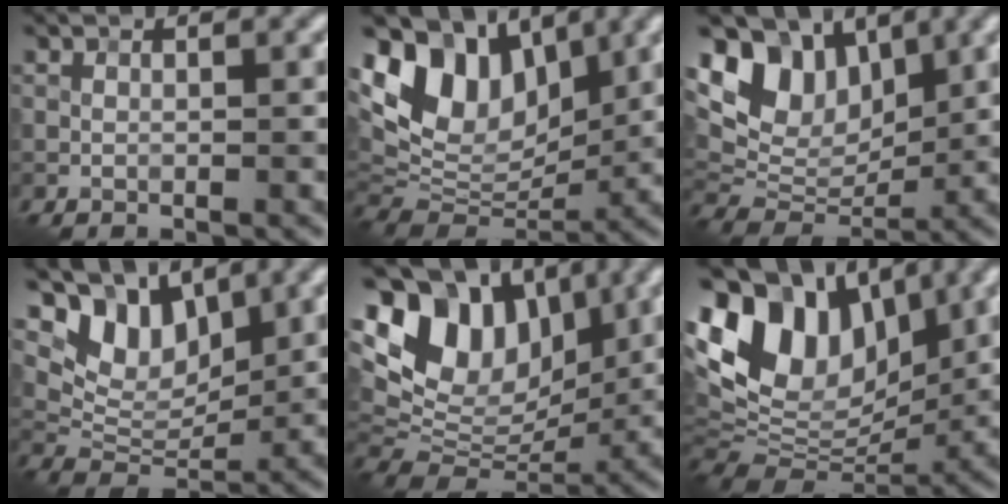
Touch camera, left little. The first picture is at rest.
{"total": 10.4, "force": [4.5, 7.0, 6.3], "torque": [-0.121, 0.002, 0.080]}
{"total": 8.2, "force": [3.8, 5.6, 4.6], "torque": [-0.082, -0.004, 0.065]}
{"total": 7.0, "force": [4.2, 4.1, 3.8], "torque": [-0.066, -0.008, 0.073]}
{"total": 11.6, "force": [4.6, 8.0, 7.0], "torque": [-0.129, 0.017, 0.083]}
{"total": 13.8, "force": [4.7, 9.0, 9.3], "torque": [-0.180, 0.030, 0.080]}